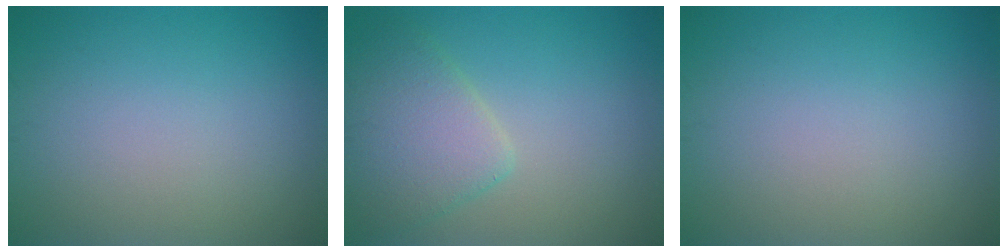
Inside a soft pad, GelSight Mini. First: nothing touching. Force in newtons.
{"total": 4.3, "press": 4.3, "slide": 0.2}
{"total": 0.0}